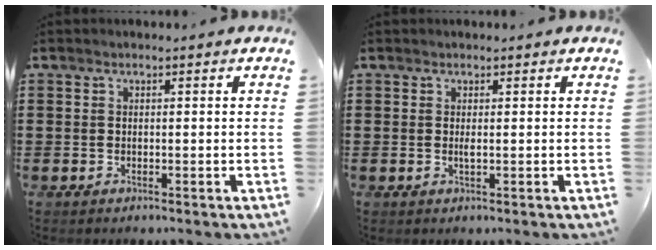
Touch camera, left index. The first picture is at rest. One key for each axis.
{"total": 0.9, "fx": 0.1, "fy": 0.1, "fz": 0.9, "tx": -0.019, "ty": -0.004, "tz": 0.003}